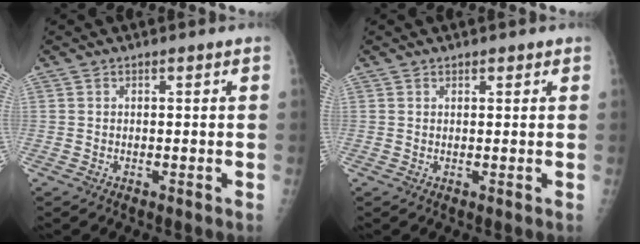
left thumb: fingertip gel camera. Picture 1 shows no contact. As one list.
[{"total": 0.9, "force": [0.7, 0.5, 0.3], "torque": [0.005, -0.003, 0.006]}]